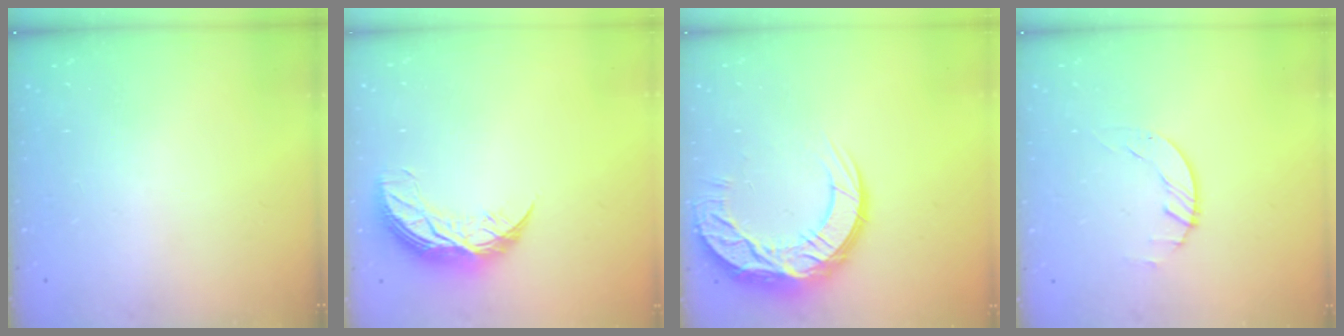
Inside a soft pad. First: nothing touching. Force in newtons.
{"total": 9.7, "press": 9.7, "slide": 0.5}
{"total": 14.8, "press": 14.8, "slide": 1.0}
{"total": 1.7, "press": 1.7, "slide": 0.1}